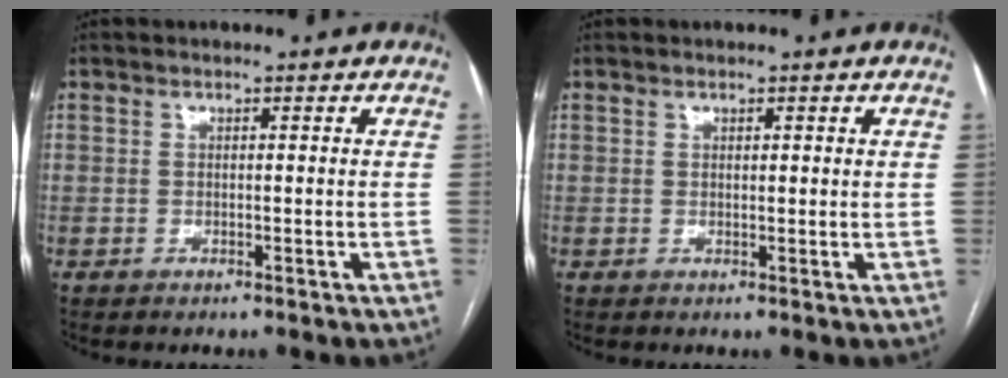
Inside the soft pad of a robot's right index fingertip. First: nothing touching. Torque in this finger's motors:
{"motor_torque": [-0.02, 0.17, -0.04, 0.00]}